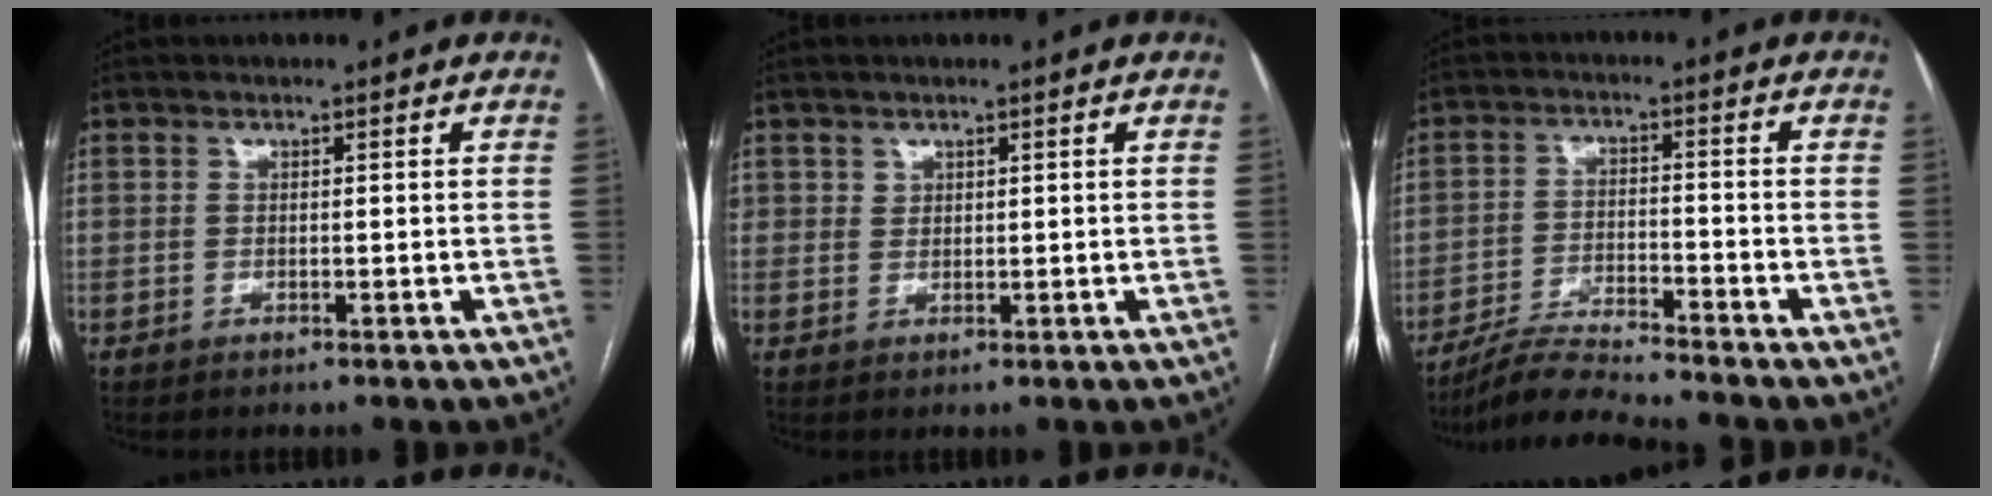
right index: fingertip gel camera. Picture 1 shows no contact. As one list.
[{"total": 1.2, "force": [0.8, 1.0, 0.1], "torque": [0.009, 0.000, 0.010]}, {"total": 6.8, "force": [-6.5, -1.1, 1.8], "torque": [-0.032, -0.017, -0.122]}]